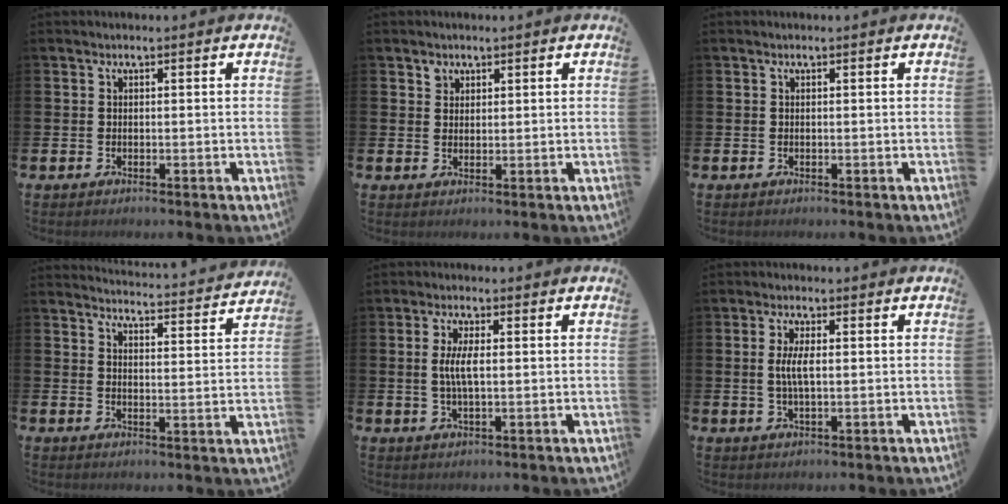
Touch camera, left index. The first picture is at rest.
{"total": 1.8, "force": [1.5, 1.0, 0.0], "torque": [0.023, -0.006, 0.025]}
{"total": 0.0}
{"total": 4.1, "force": [4.1, -0.1, 0.3], "torque": [-0.016, -0.037, 0.068]}
{"total": 3.9, "force": [0.4, 1.3, 3.6], "torque": [-0.071, 0.007, 0.004]}
{"total": 3.5, "force": [0.4, 1.2, 3.3], "torque": [-0.065, 0.005, 0.004]}